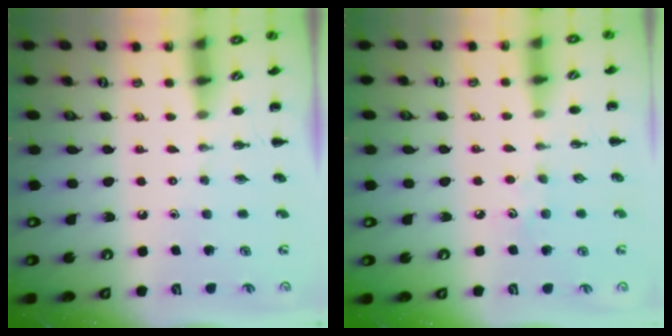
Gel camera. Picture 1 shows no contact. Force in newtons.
{"total": 3.2, "press": 3.1, "slide": 0.8}